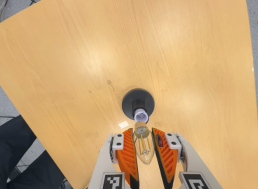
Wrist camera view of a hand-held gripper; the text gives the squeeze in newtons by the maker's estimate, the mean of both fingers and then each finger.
{"total": 13.7, "left": 14.9, "right": 12.5}